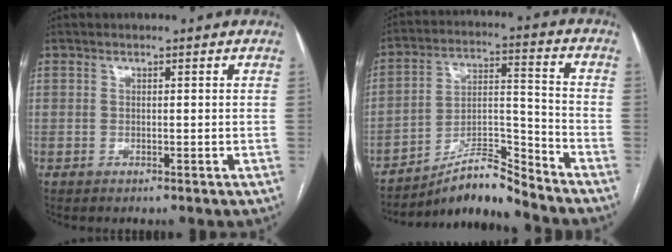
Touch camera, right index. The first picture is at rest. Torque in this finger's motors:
{"motor_torque": [-0.12, -0.19, -0.15, -0.06]}